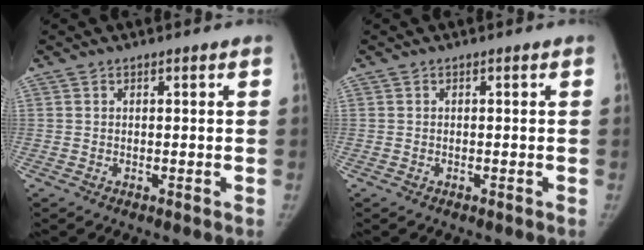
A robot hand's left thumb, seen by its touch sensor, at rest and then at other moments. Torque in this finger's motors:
{"motor_torque": [0.05, 0.00, 0.10, -0.06, 0.01]}